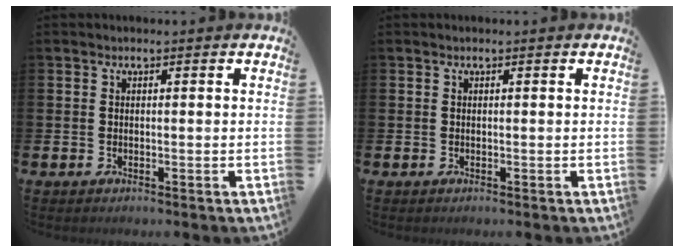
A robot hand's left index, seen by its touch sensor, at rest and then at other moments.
{"total": 0.0}